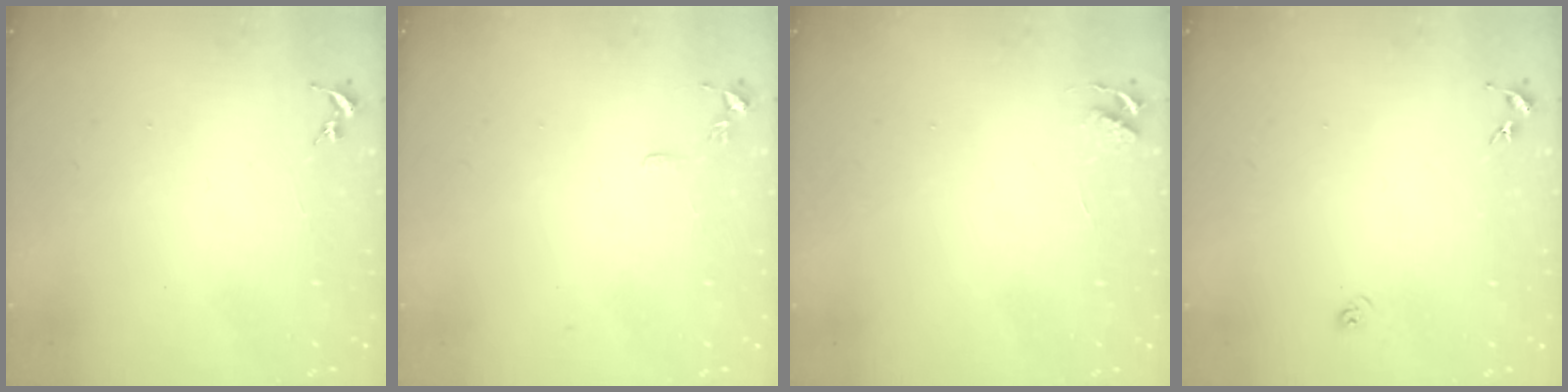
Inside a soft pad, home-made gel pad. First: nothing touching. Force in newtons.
{"total": 4.4, "press": 4.4, "slide": 0.6}
{"total": 3.5, "press": 3.4, "slide": 0.5}
{"total": 3.3, "press": 3.2, "slide": 0.8}